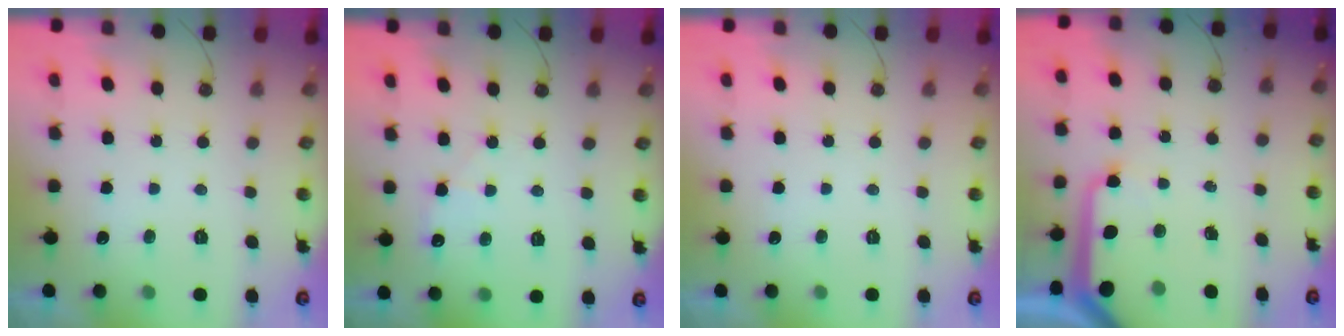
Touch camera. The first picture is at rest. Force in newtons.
{"total": 4.6, "press": 4.5, "slide": 0.7}
{"total": 0.0}
{"total": 12.8, "press": 12.7, "slide": 1.3}